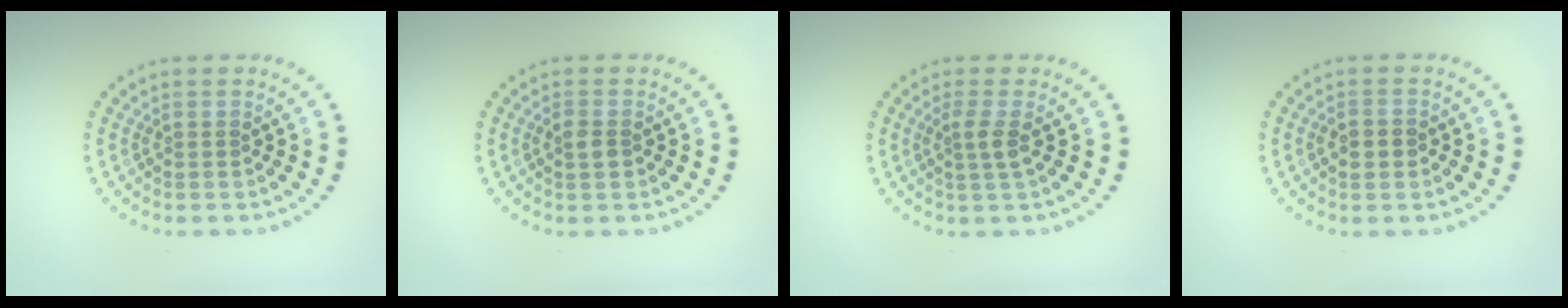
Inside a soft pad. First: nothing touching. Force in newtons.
{"total": 1.3, "press": 1.3, "slide": 0.2}
{"total": 1.8, "press": 1.3, "slide": 1.2}
{"total": 1.7, "press": 1.7, "slide": 0.5}